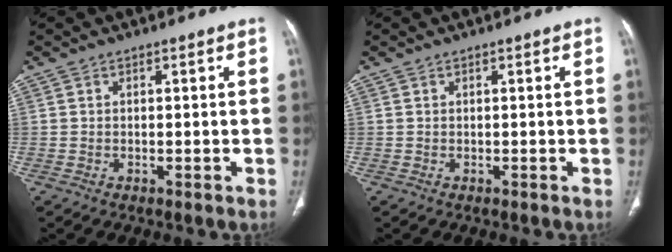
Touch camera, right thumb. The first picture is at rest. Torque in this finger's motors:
{"motor_torque": [0.00, 0.00, -0.11, 0.09, 0.00]}